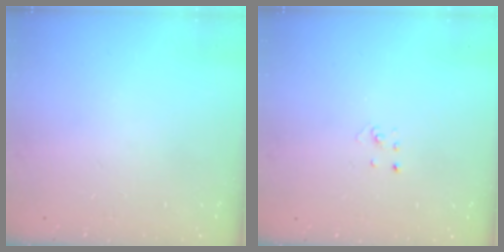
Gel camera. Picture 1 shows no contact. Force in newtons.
{"total": 2.1, "press": 2.1, "slide": 0.1}